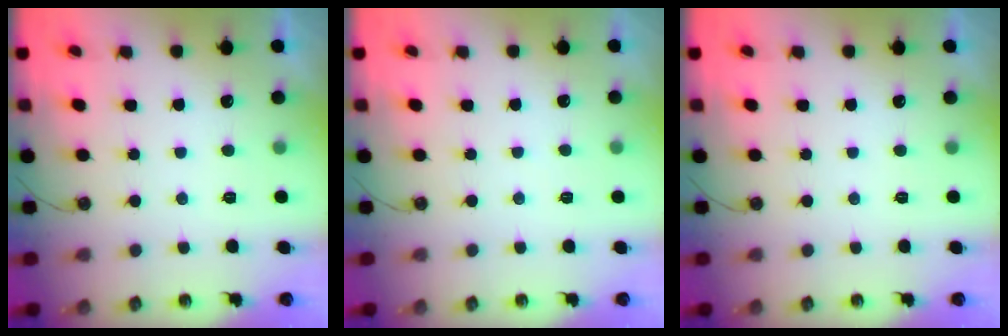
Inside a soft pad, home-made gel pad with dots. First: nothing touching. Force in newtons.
{"total": 1.4, "press": 1.3, "slide": 0.3}
{"total": 0.0}